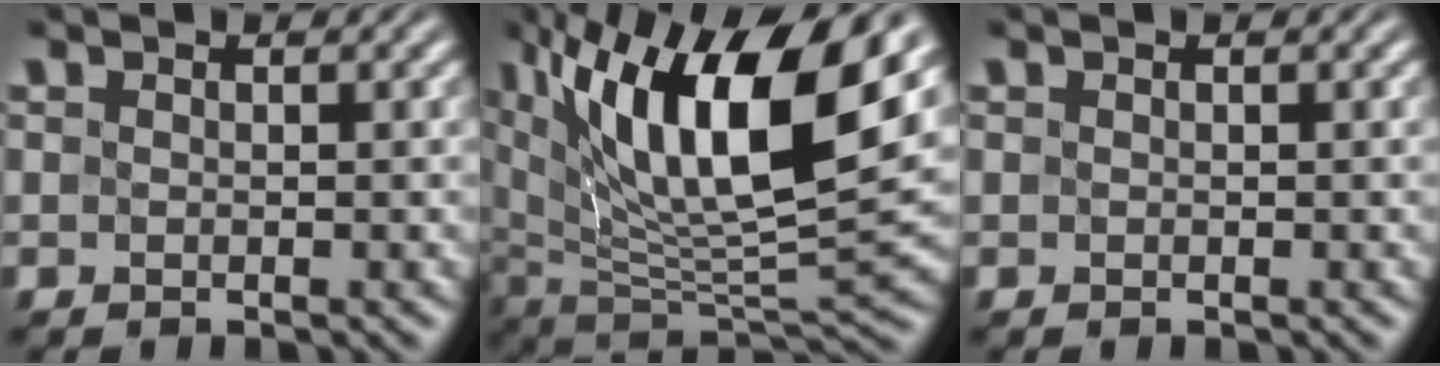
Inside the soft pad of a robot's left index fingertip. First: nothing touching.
{"total": 13.9, "force": [5.8, 4.6, 11.8], "torque": [-0.207, 0.005, 0.106]}
{"total": 0.0}